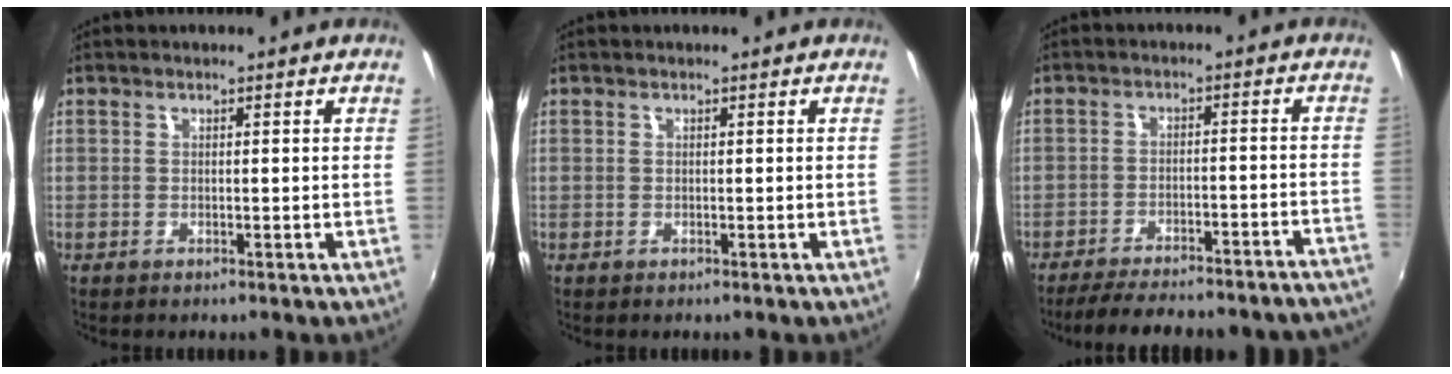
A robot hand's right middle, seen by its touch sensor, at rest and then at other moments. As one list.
[{"total": 0.0}, {"total": 19.1, "force": [-17.4, 2.7, 7.4], "torque": [-0.120, -0.006, -0.218]}]